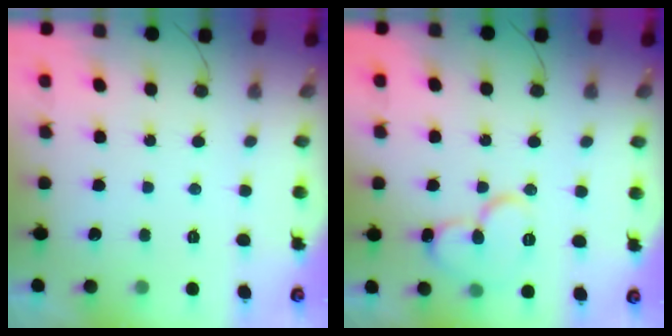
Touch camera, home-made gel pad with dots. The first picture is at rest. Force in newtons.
{"total": 11.4, "press": 11.3, "slide": 1.4}